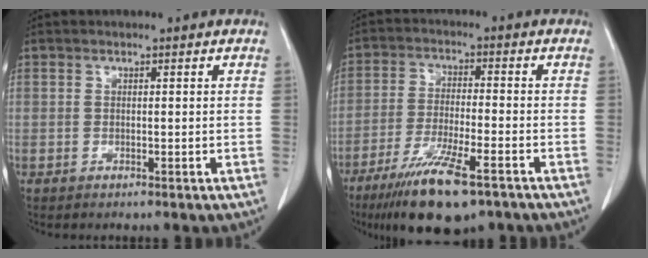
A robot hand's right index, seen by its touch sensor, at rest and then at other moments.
{"total": 12.5, "force": [-8.1, 2.3, 9.2], "torque": [-0.164, -0.027, -0.133]}